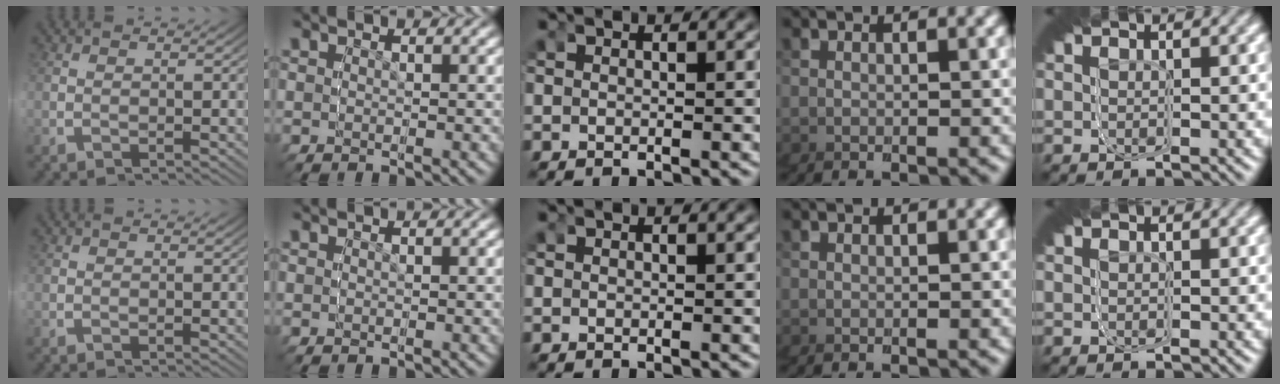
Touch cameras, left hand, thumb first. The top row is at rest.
{}